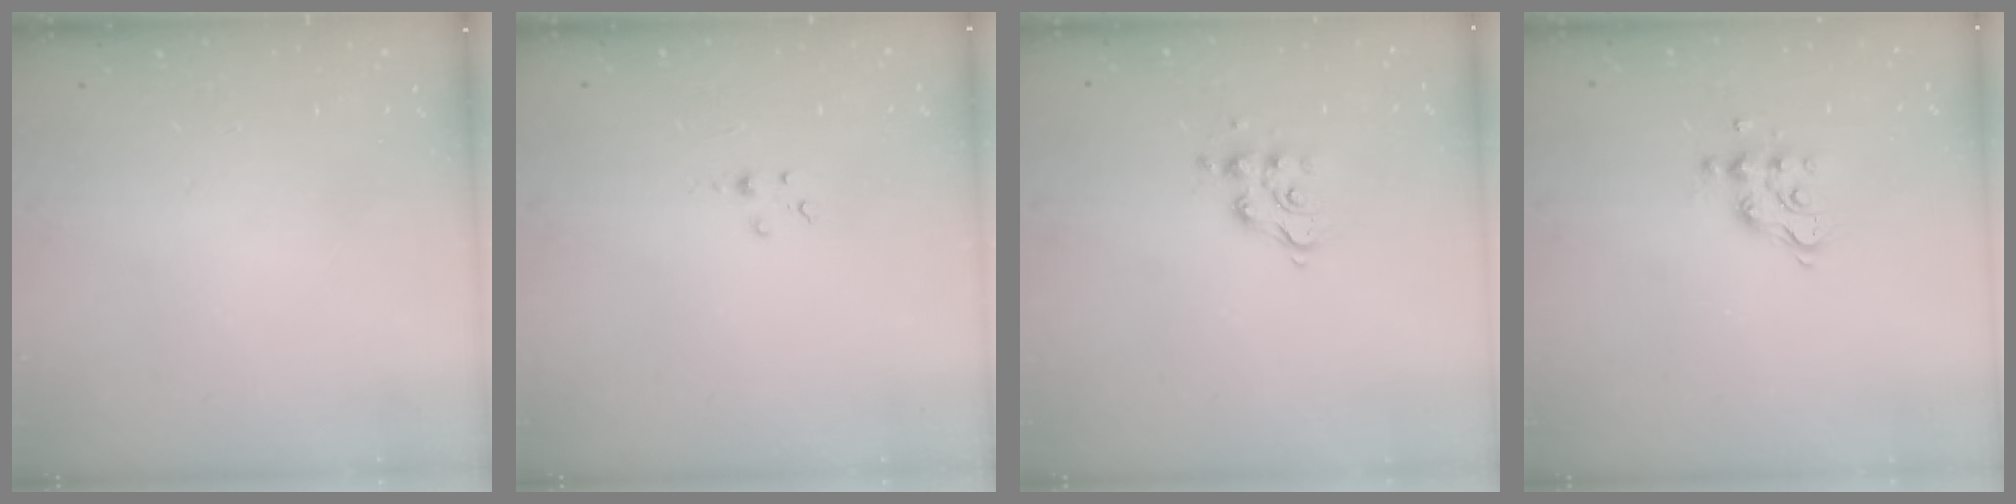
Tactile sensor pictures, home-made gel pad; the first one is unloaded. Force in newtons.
{"total": 1.8, "press": 1.7, "slide": 0.3}
{"total": 8.3, "press": 8.3, "slide": 0.5}
{"total": 8.0, "press": 8.0, "slide": 0.6}